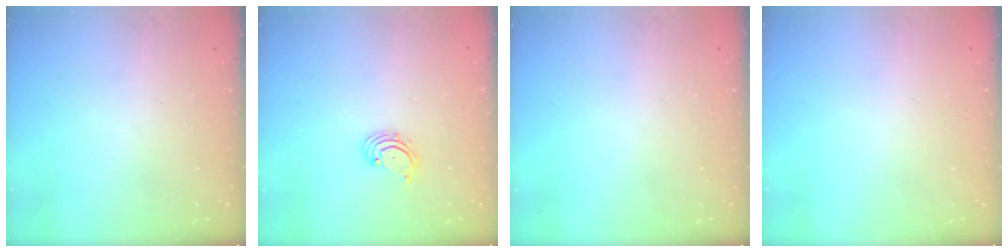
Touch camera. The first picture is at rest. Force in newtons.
{"total": 2.2, "press": 2.1, "slide": 0.7}
{"total": 0.0}
{"total": 0.0}